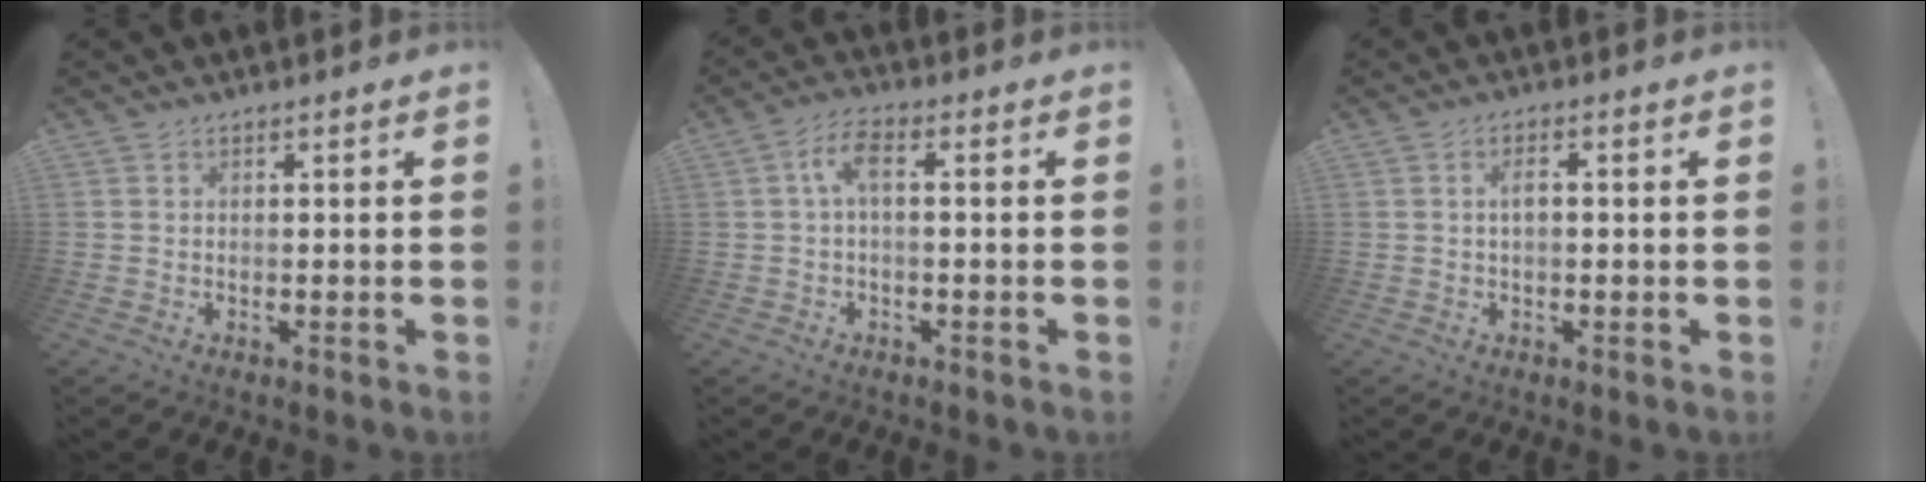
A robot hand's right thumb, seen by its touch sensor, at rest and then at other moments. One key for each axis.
{"total": 5.6, "fx": 0.6, "fy": 1.7, "fz": 5.3, "tx": -0.109, "ty": 0.004, "tz": 0.009}
{"total": 2.2, "fx": 0.1, "fy": 0.9, "fz": 2.0, "tx": -0.030, "ty": 0.003, "tz": -0.001}